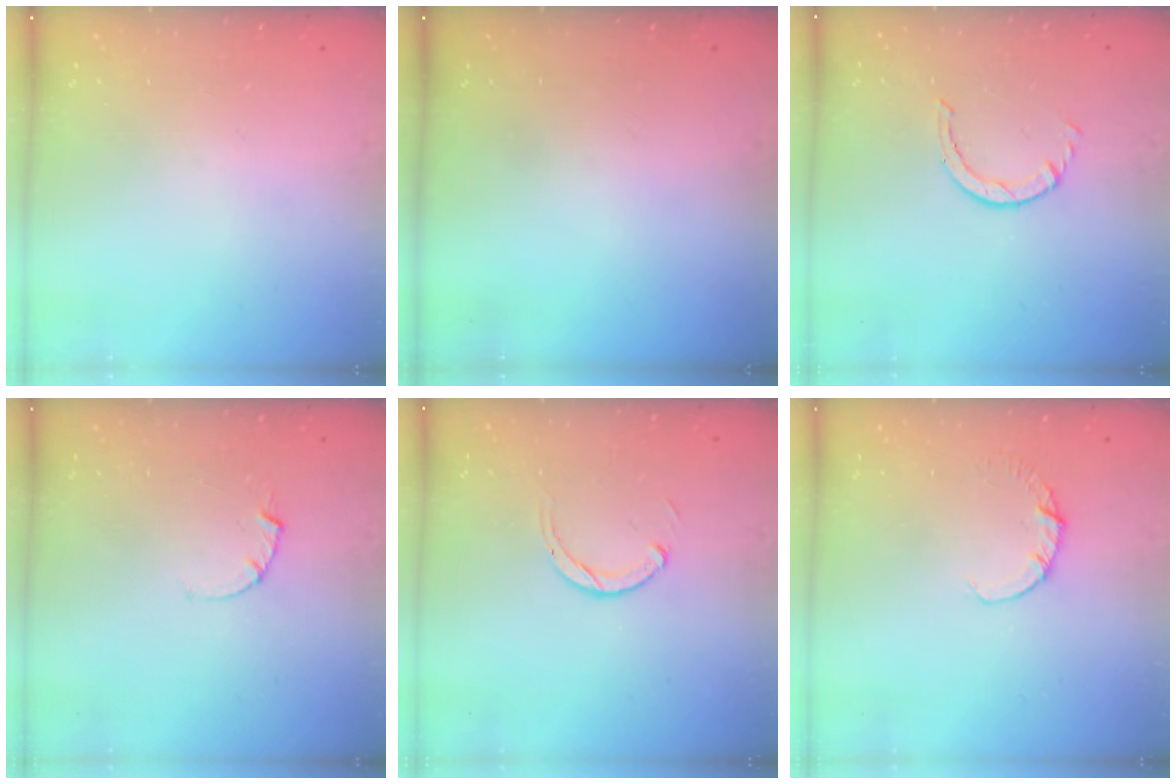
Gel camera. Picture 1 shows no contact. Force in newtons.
{"total": 0.0}
{"total": 0.8, "press": 0.7, "slide": 0.1}
{"total": 2.5, "press": 2.5, "slide": 0.3}
{"total": 2.3, "press": 2.3, "slide": 0.3}
{"total": 1.9, "press": 1.9, "slide": 0.3}